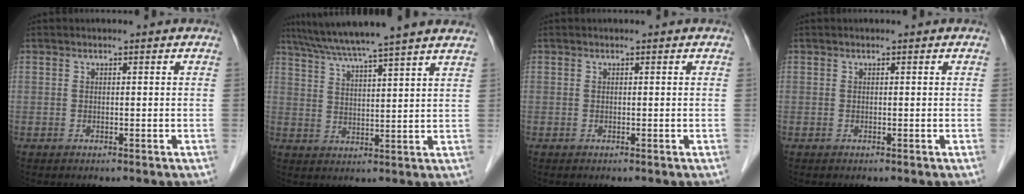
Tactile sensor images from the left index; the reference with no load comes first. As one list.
[{"total": 14.5, "force": [12.3, -0.9, 7.6], "torque": [-0.131, 0.027, 0.172]}, {"total": 0.0}, {"total": 0.0}]